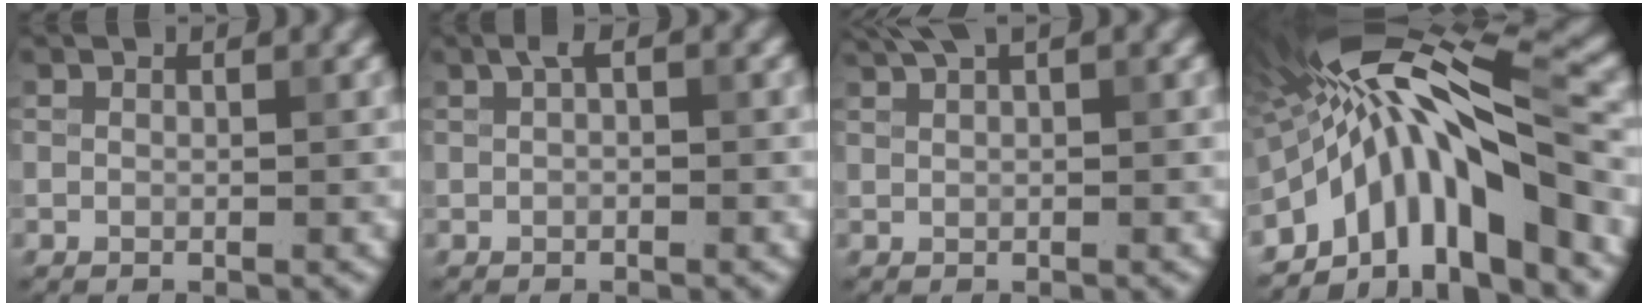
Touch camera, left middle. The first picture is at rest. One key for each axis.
{"total": 1.0, "fx": 0.4, "fy": 0.4, "fz": 0.9, "tx": -0.018, "ty": 0.004, "tz": 0.005}
{"total": 3.1, "fx": 2.0, "fy": 0.9, "fz": 2.3, "tx": -0.035, "ty": 0.012, "tz": 0.032}
{"total": 12.8, "fx": -4.8, "fy": 4.5, "fz": 11.0, "tx": -0.166, "ty": 0.013, "tz": -0.080}